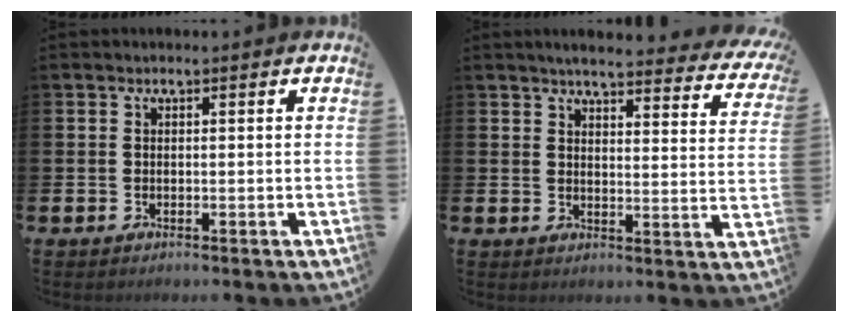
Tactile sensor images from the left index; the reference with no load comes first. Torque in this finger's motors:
{"motor_torque": [1.00, -1.14, 0.52, 0.13]}